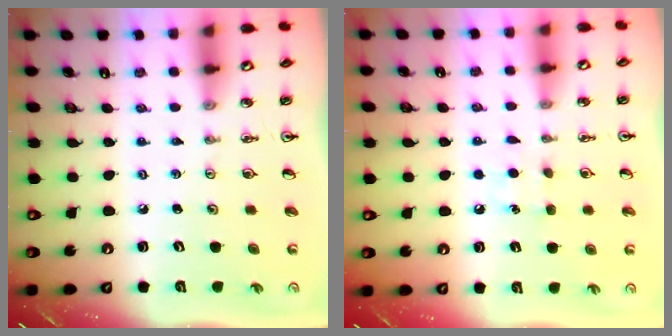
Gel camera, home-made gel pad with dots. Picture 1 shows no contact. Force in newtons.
{"total": 6.8, "press": 6.8, "slide": 0.8}